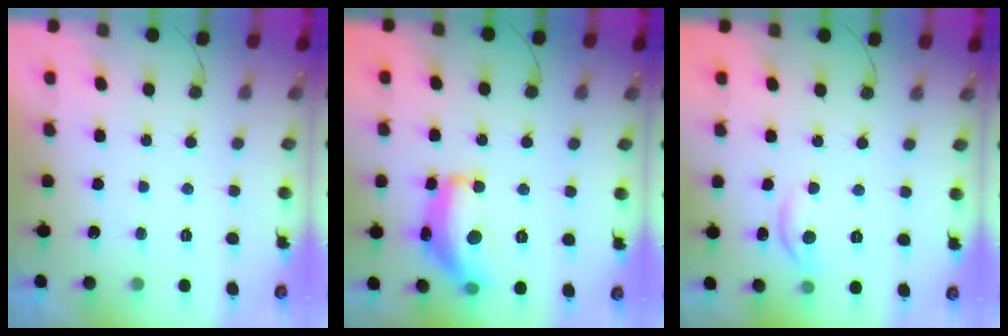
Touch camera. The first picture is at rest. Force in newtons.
{"total": 16.5, "press": 16.5, "slide": 1.0}
{"total": 4.9, "press": 4.9, "slide": 0.5}